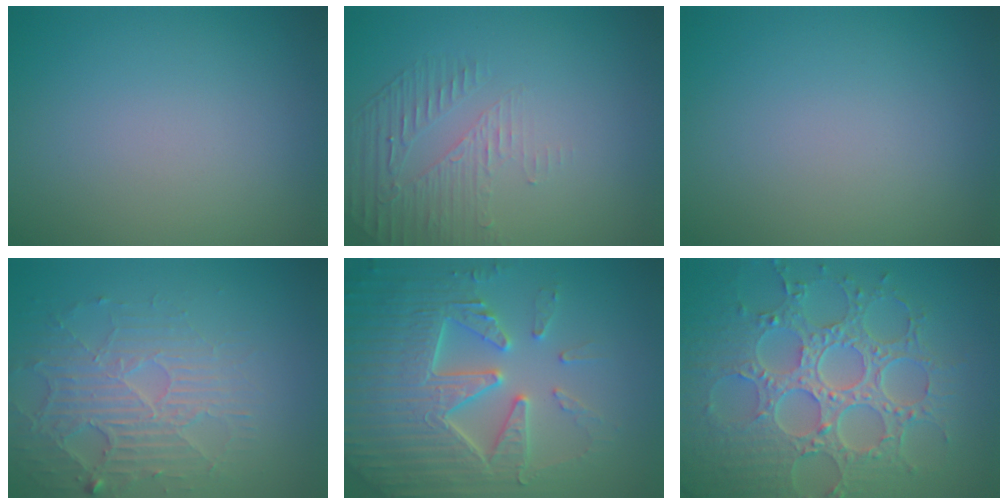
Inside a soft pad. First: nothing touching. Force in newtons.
{"total": 1.8, "press": 1.1, "slide": 1.5}
{"total": 0.0}
{"total": 4.0, "press": 3.6, "slide": 1.7}
{"total": 7.7, "press": 7.5, "slide": 1.6}
{"total": 8.9, "press": 6.5, "slide": 6.1}